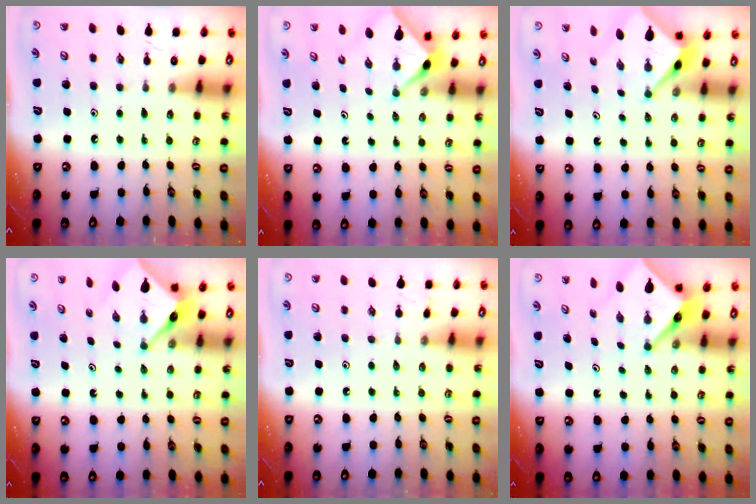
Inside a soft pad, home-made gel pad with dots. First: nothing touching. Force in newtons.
{"total": 2.4, "press": 2.4, "slide": 0.3}
{"total": 2.5, "press": 2.5, "slide": 0.2}
{"total": 4.0, "press": 4.0, "slide": 0.2}
{"total": 2.9, "press": 2.9, "slide": 0.5}
{"total": 4.3, "press": 4.3, "slide": 0.2}